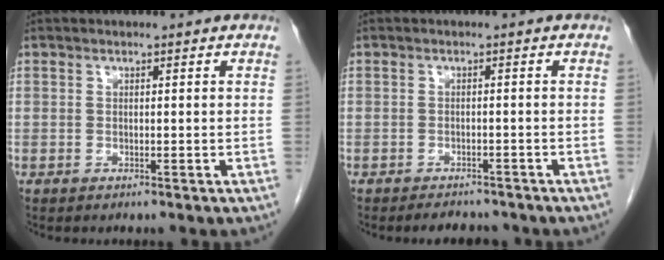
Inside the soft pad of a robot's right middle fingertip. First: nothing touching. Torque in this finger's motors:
{"motor_torque": [0.78, -0.41, 0.07, 0.03]}